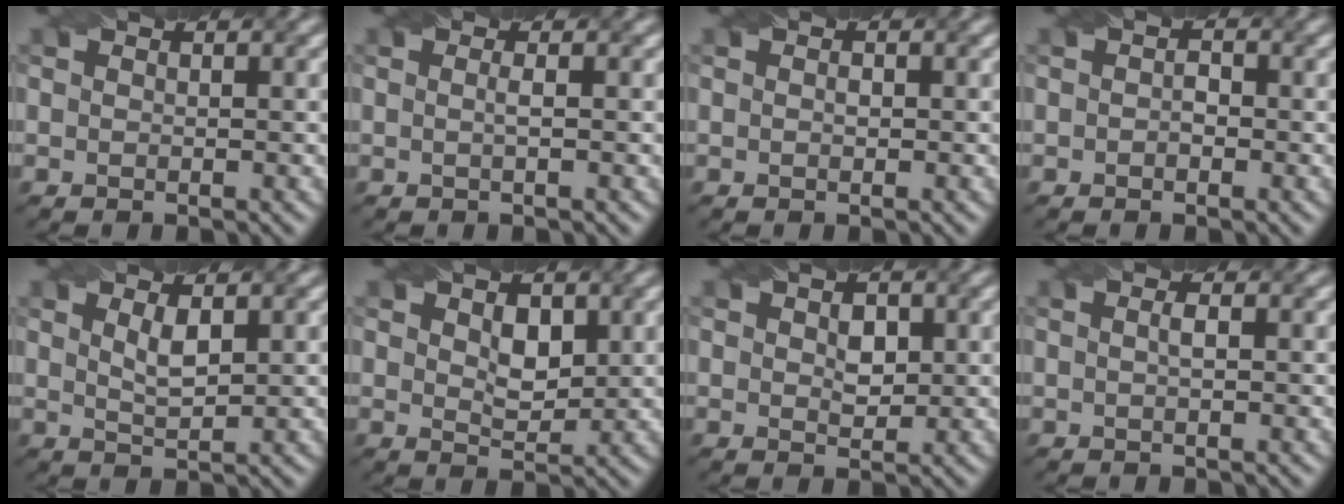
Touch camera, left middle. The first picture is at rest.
{"total": 1.0, "force": [0.0, 0.2, 0.9], "torque": [-0.016, -0.002, -0.004]}
{"total": 0.7, "force": [0.0, 0.4, 0.5], "torque": [-0.010, 0.000, 0.000]}
{"total": 1.2, "force": [-0.2, 0.8, 0.8], "torque": [-0.016, 0.000, -0.005]}
{"total": 2.0, "force": [0.9, 0.6, 1.7], "torque": [-0.033, -0.003, 0.020]}
{"total": 2.9, "force": [1.0, 1.8, 2.1], "torque": [-0.038, -0.004, 0.021]}
{"total": 2.1, "force": [0.5, 1.4, 1.5], "torque": [-0.024, -0.004, 0.012]}
{"total": 0.9, "force": [0.1, 0.2, 0.9], "torque": [-0.019, 0.003, 0.002]}